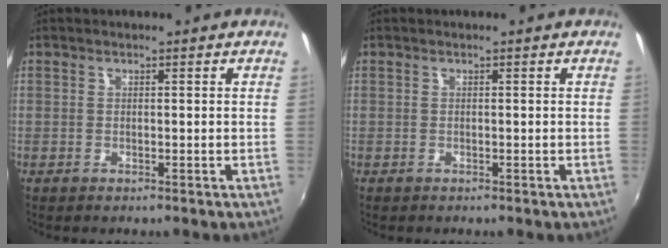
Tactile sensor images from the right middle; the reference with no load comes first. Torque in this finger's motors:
{"motor_torque": [0.60, -0.49, -0.02, 0.00]}